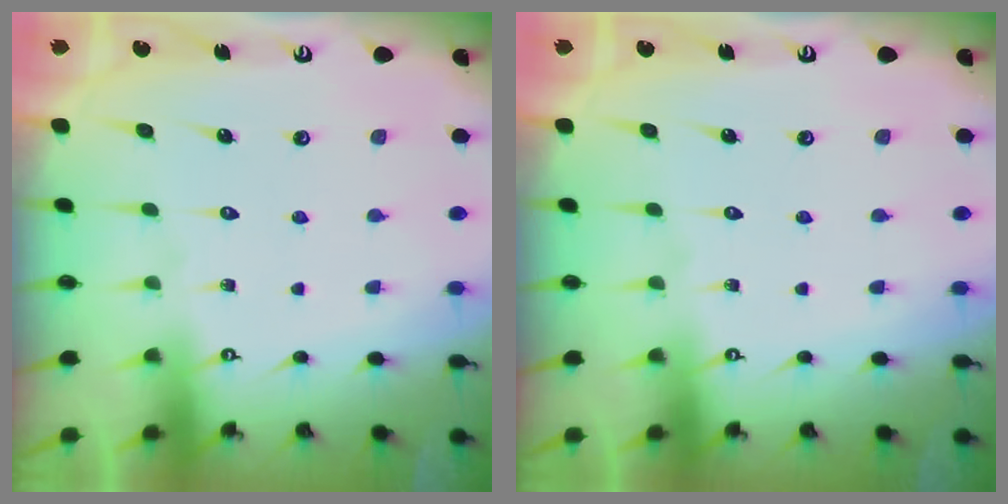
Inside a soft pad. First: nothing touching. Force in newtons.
{"total": 0.0}